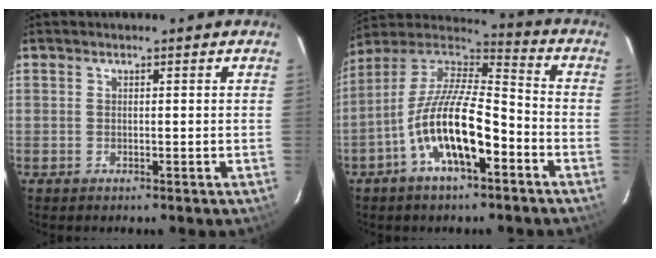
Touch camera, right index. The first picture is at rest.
{"total": 16.7, "force": [-7.1, 5.8, 13.9], "torque": [-0.266, 0.000, -0.136]}